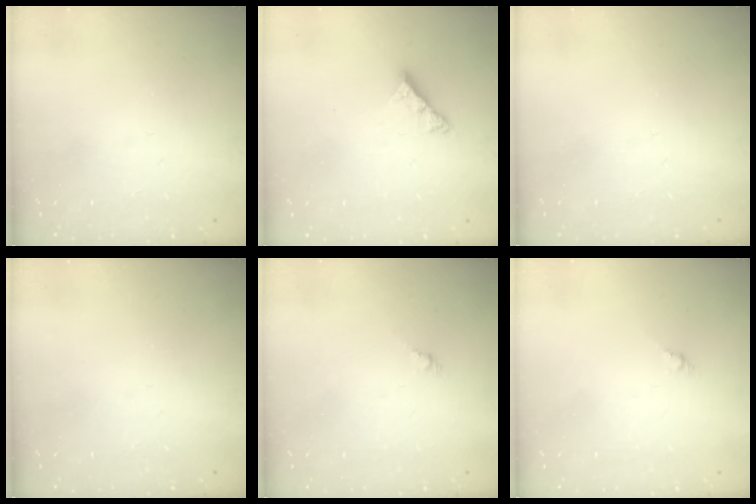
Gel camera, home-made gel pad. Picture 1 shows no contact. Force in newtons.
{"total": 5.3, "press": 5.3, "slide": 0.6}
{"total": 0.0}
{"total": 0.0}
{"total": 1.6, "press": 1.5, "slide": 0.5}
{"total": 1.6, "press": 1.5, "slide": 0.5}